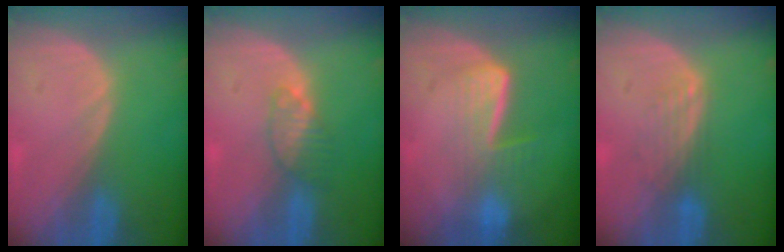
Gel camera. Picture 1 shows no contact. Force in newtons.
{"total": 3.4, "press": 3.2, "slide": 0.9}
{"total": 6.7, "press": 5.7, "slide": 3.6}
{"total": 3.5, "press": 2.9, "slide": 2.1}